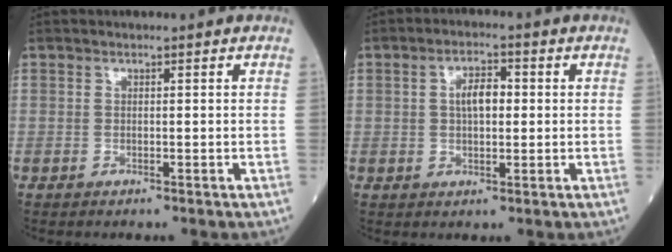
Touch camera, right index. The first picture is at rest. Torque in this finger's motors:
{"motor_torque": [0.45, 0.34, 0.09, 0.06]}